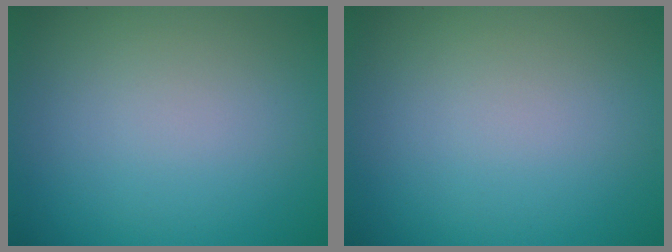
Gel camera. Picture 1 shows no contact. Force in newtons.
{"total": 0.0}